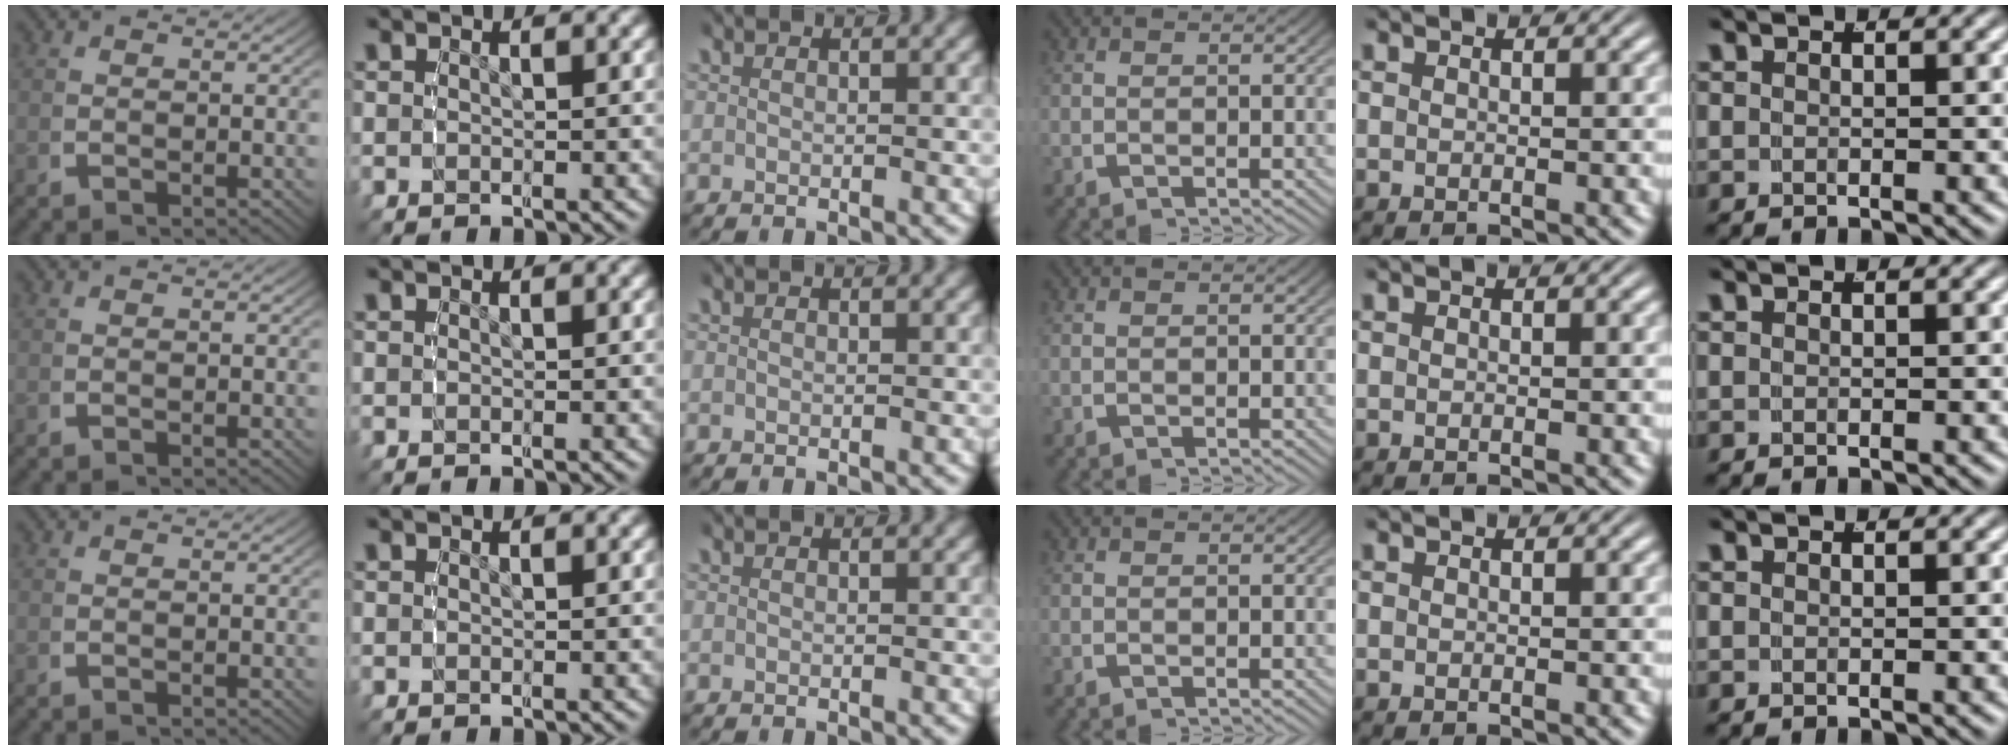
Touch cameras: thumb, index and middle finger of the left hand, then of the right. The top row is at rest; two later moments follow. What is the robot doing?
{"motion": "reach", "object": "paper"}